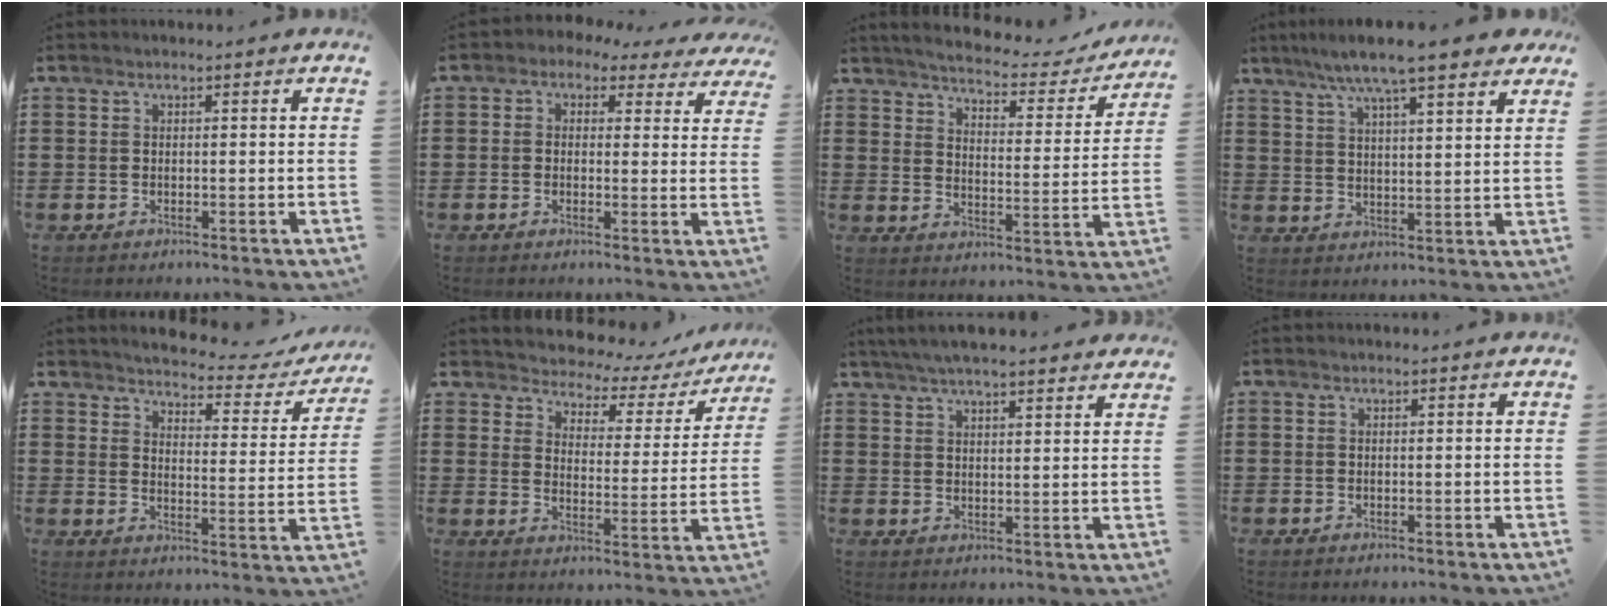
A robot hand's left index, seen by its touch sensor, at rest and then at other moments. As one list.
[{"total": 2.0, "force": [1.0, 1.5, 0.9], "torque": [-0.027, -0.002, 0.013]}, {"total": 3.6, "force": [3.4, 0.2, 1.3], "torque": [-0.047, -0.030, 0.049]}, {"total": 8.0, "force": [6.7, 0.6, 4.4], "torque": [-0.107, -0.016, 0.116]}, {"total": 3.2, "force": [3.1, 0.0, 0.9], "torque": [-0.039, -0.029, 0.045]}, {"total": 3.3, "force": [3.0, 1.2, 0.4], "torque": [-0.032, -0.028, 0.043]}, {"total": 4.9, "force": [4.6, 0.2, 1.7], "torque": [-0.046, -0.009, 0.083]}, {"total": 0.0}]